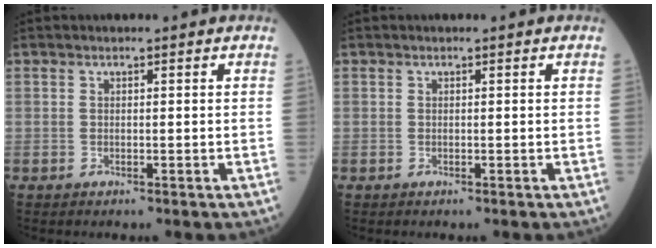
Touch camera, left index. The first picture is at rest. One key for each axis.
{"total": 0.0}